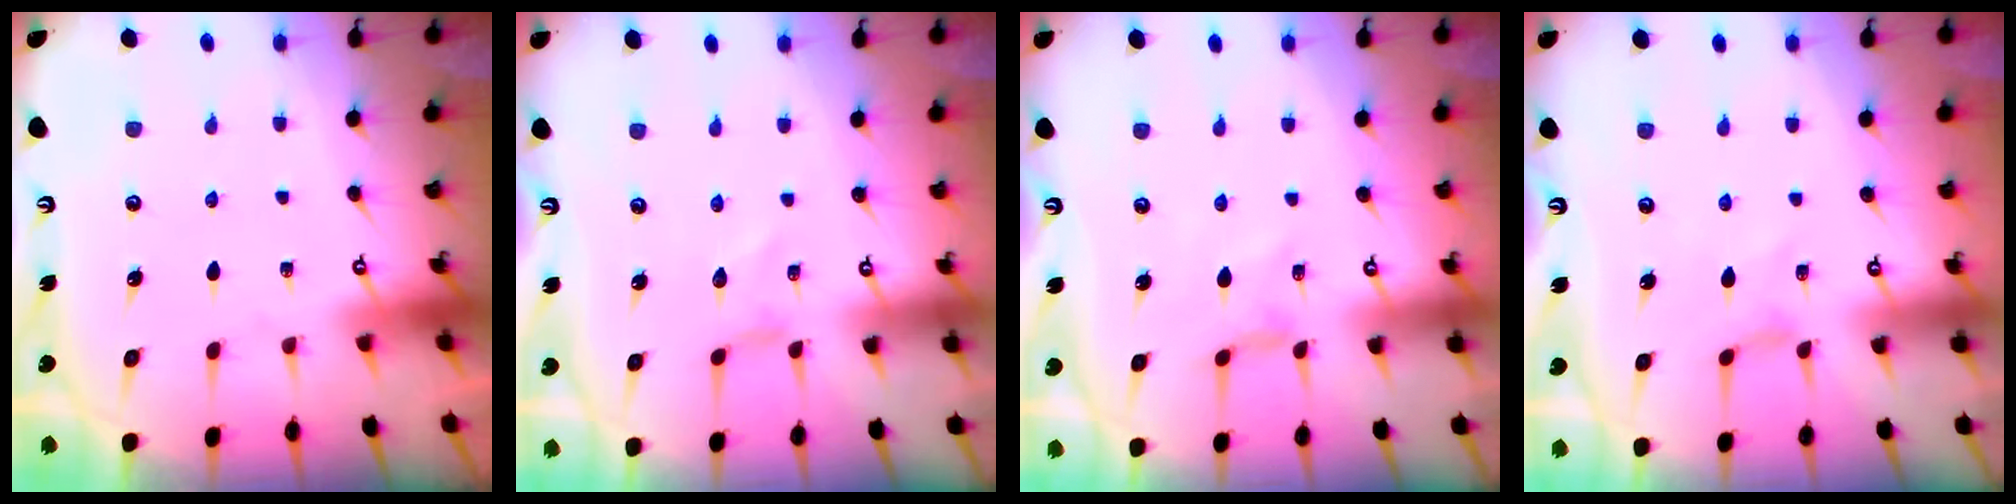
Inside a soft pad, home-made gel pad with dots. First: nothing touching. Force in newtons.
{"total": 0.0}
{"total": 1.8, "press": 1.7, "slide": 0.4}
{"total": 0.0}